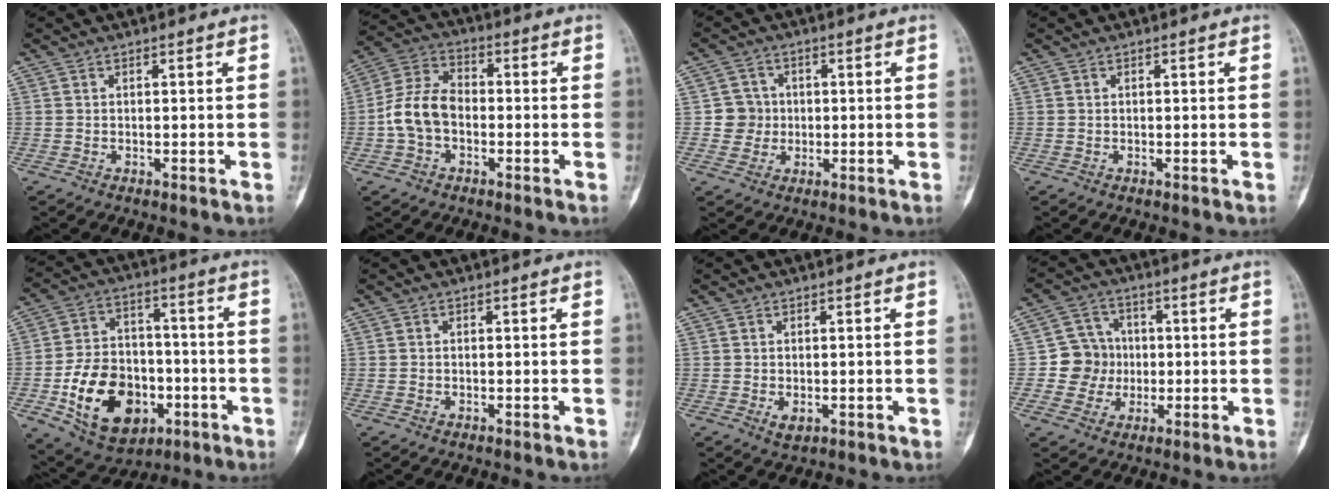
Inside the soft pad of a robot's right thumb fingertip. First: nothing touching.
{"total": 9.4, "force": [-1.8, 6.4, 6.6], "torque": [-0.124, 0.033, -0.045]}
{"total": 4.4, "force": [-0.1, 4.4, 0.5], "torque": [0.023, 0.010, -0.007]}
{"total": 0.0}
{"total": 18.9, "force": [-5.9, 13.3, 12.1], "torque": [-0.165, 0.033, -0.083]}
{"total": 0.0}
{"total": 2.3, "force": [-0.5, 1.3, 1.8], "torque": [-0.023, 0.000, -0.001]}
{"total": 7.8, "force": [-0.6, 7.6, 1.9], "torque": [0.010, 0.016, -0.015]}